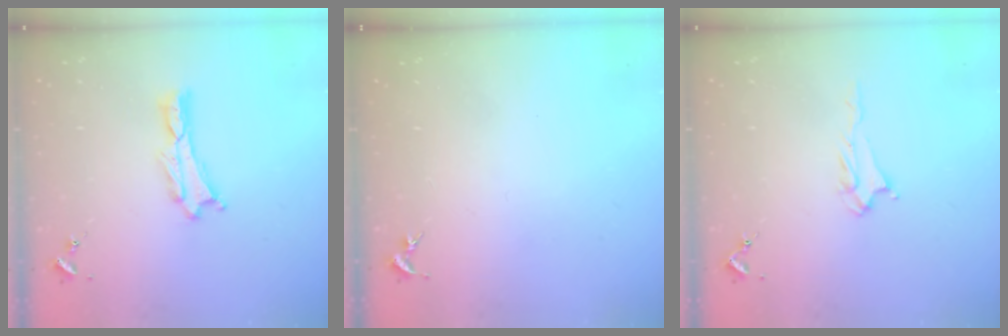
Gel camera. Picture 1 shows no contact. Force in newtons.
{"total": 0.0}
{"total": 3.2, "press": 3.2, "slide": 0.5}